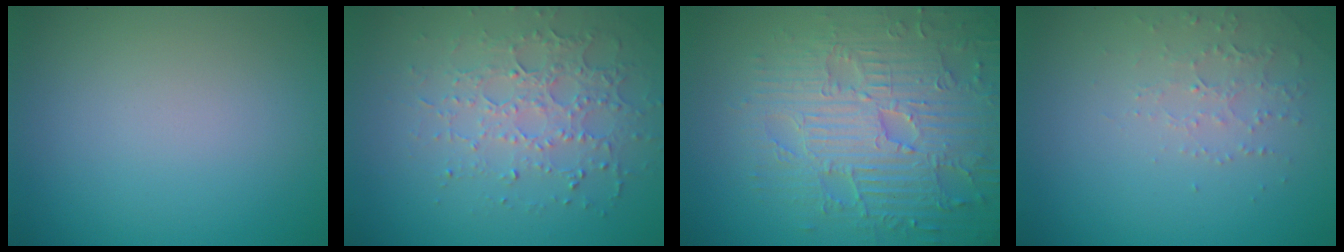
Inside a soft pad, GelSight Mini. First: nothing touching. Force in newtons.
{"total": 3.5, "press": 3.4, "slide": 0.9}
{"total": 7.9, "press": 6.1, "slide": 5.1}
{"total": 1.9, "press": 1.8, "slide": 0.6}